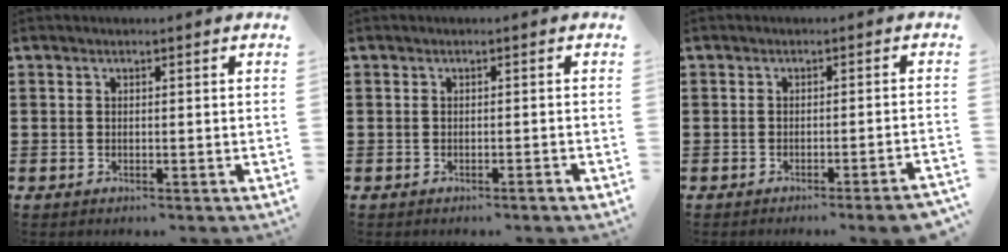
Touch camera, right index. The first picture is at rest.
{"total": 0.7, "force": [-0.5, -0.1, 0.4], "torque": [-0.008, -0.001, -0.011]}
{"total": 2.3, "force": [-1.8, -0.4, 1.4], "torque": [-0.023, -0.005, -0.034]}